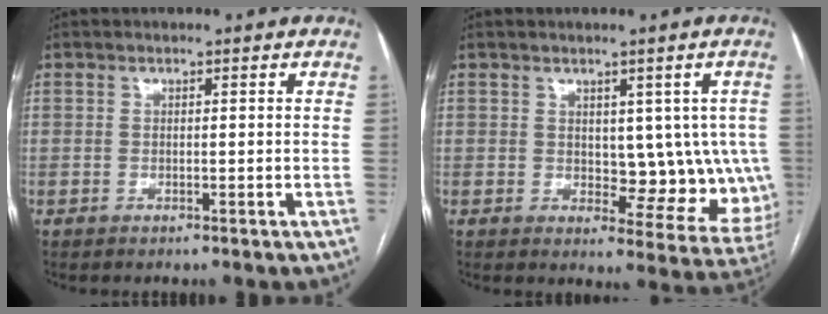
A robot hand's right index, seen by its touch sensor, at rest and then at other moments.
{"total": 9.7, "force": [0.9, 5.3, 8.0], "torque": [-0.073, 0.002, 0.022]}